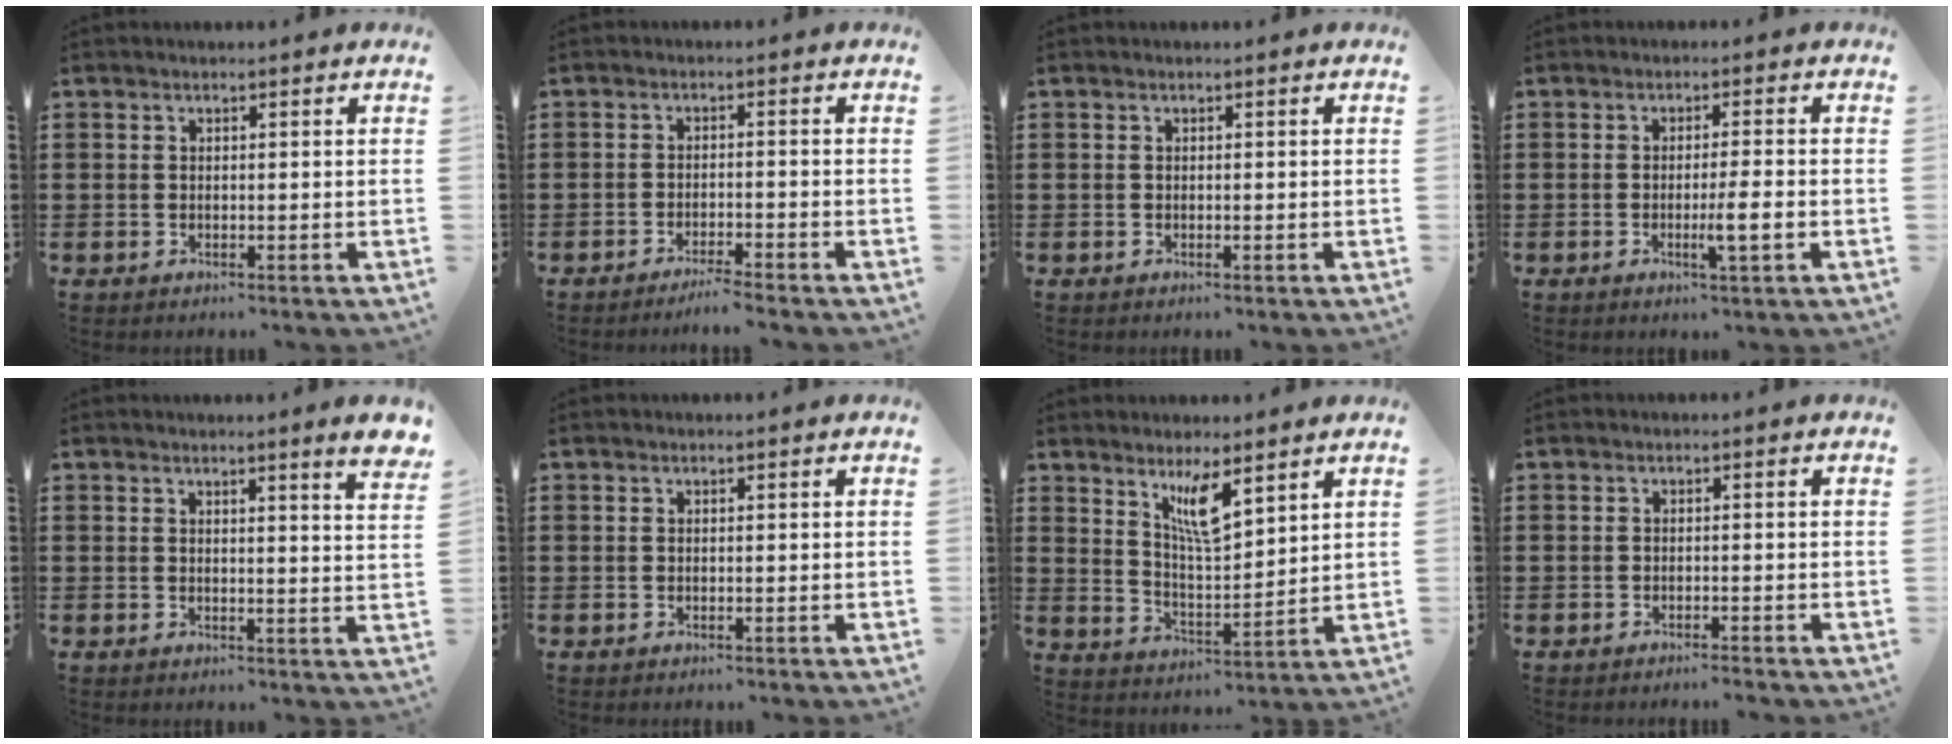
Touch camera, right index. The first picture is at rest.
{"total": 2.5, "force": [-2.3, -0.4, 0.8], "torque": [-0.015, -0.001, -0.046]}
{"total": 0.0}
{"total": 4.1, "force": [-1.2, -0.1, 3.9], "torque": [-0.064, -0.011, -0.022]}
{"total": 3.3, "force": [2.7, -0.5, 1.9], "torque": [-0.035, -0.009, 0.046]}
{"total": 0.0}
{"total": 7.0, "force": [4.5, 1.7, 5.1], "torque": [-0.103, -0.009, 0.076]}
{"total": 0.9, "force": [-0.8, -0.1, 0.2], "torque": [-0.006, 0.000, -0.017]}